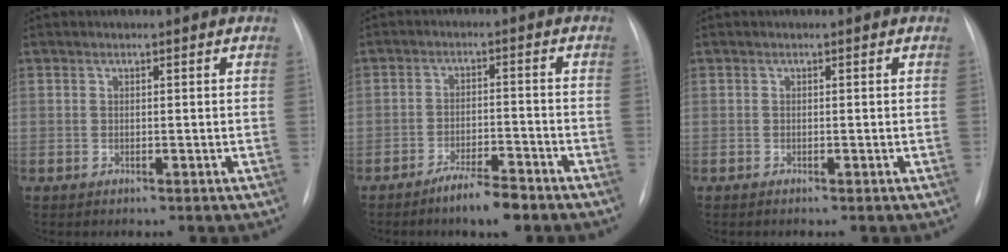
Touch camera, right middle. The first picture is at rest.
{"total": 5.6, "force": [-4.2, 0.8, 3.6], "torque": [-0.062, -0.005, -0.073]}
{"total": 0.0}